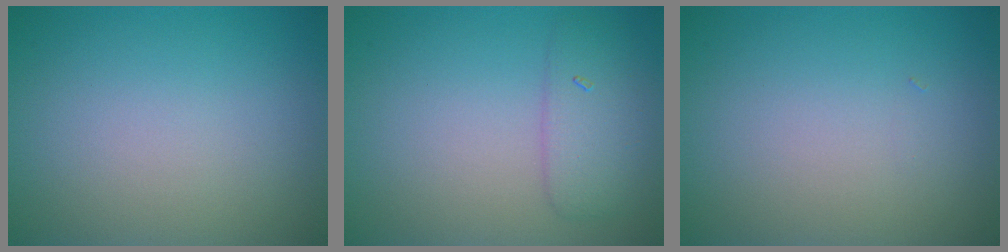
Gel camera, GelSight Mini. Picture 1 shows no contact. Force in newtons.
{"total": 3.0, "press": 3.0, "slide": 0.2}
{"total": 0.0}